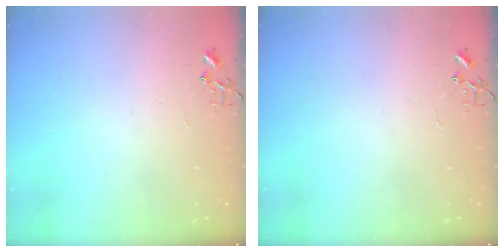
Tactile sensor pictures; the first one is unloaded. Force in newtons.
{"total": 0.0}